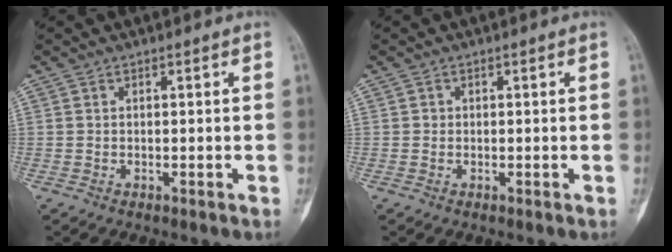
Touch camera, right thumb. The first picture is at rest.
{"total": 0.6, "force": [0.0, 0.6, 0.1], "torque": [0.003, 0.003, -0.001]}